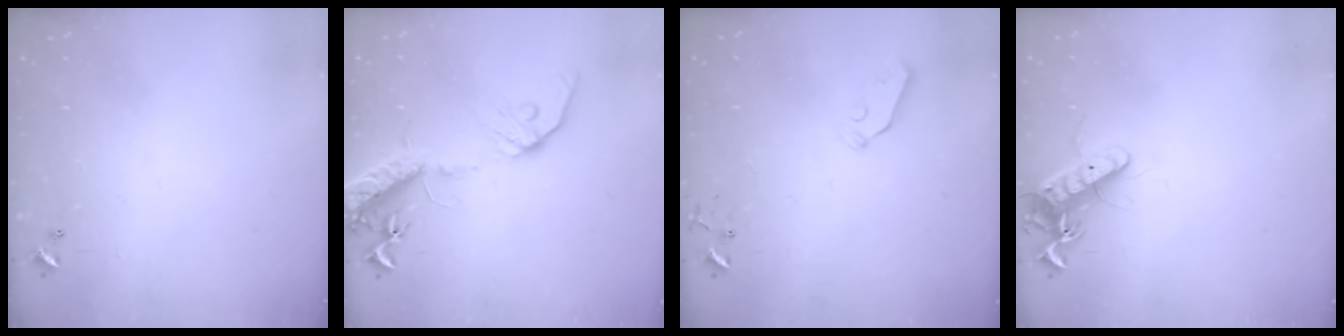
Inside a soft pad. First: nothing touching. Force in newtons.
{"total": 16.6, "press": 16.2, "slide": 3.5}
{"total": 3.8, "press": 3.8, "slide": 0.3}
{"total": 12.5, "press": 12.4, "slide": 1.0}